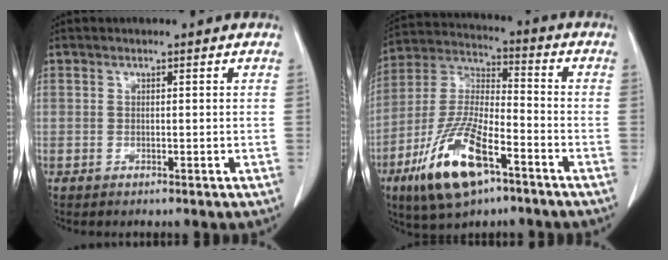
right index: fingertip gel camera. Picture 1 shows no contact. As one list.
[{"total": 15.8, "force": [-8.3, 4.9, 12.6], "torque": [-0.265, -0.012, -0.150]}]